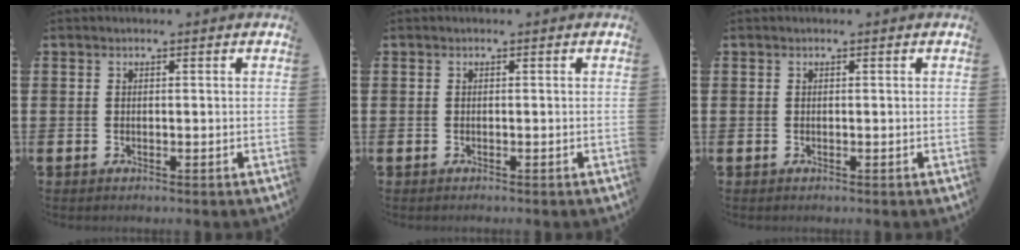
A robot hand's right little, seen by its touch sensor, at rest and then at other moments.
{"total": 0.0}
{"total": 0.0}